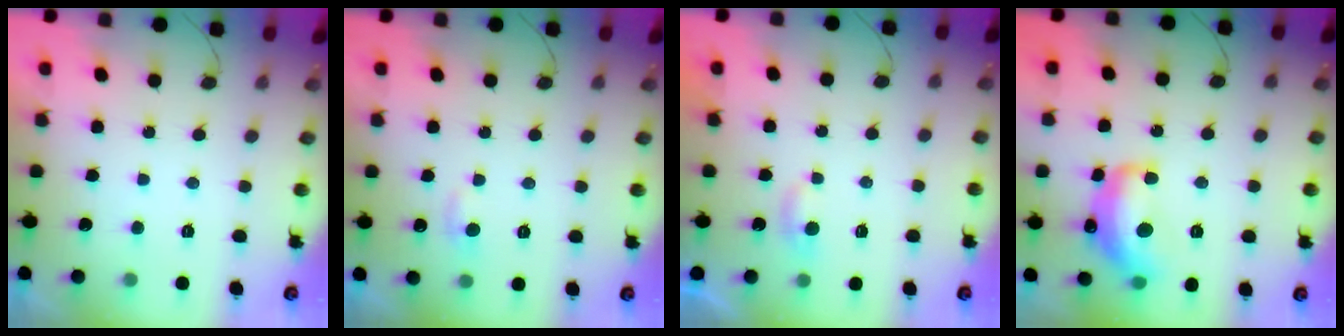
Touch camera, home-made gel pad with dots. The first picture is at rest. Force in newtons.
{"total": 4.8, "press": 4.7, "slide": 0.6}
{"total": 2.7, "press": 2.7, "slide": 0.3}
{"total": 14.7, "press": 14.7, "slide": 1.1}